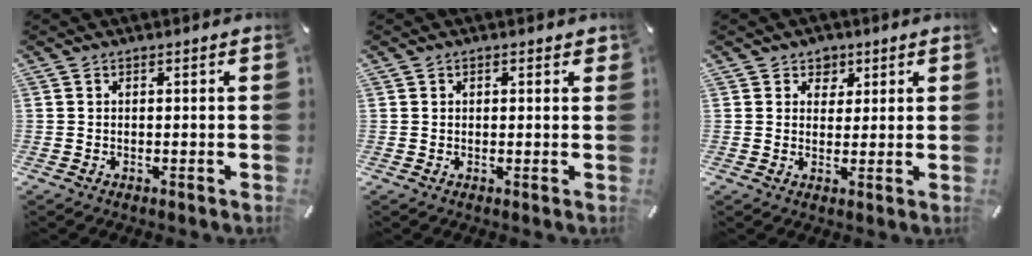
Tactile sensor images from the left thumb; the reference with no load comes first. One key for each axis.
{"total": 0.8, "fx": 0.3, "fy": 0.7, "fz": 0.3, "tx": 0.003, "ty": 0.002, "tz": 0.003}
{"total": 3.9, "fx": 2.0, "fy": 3.3, "fz": 0.5, "tx": 0.003, "ty": -0.005, "tz": 0.033}